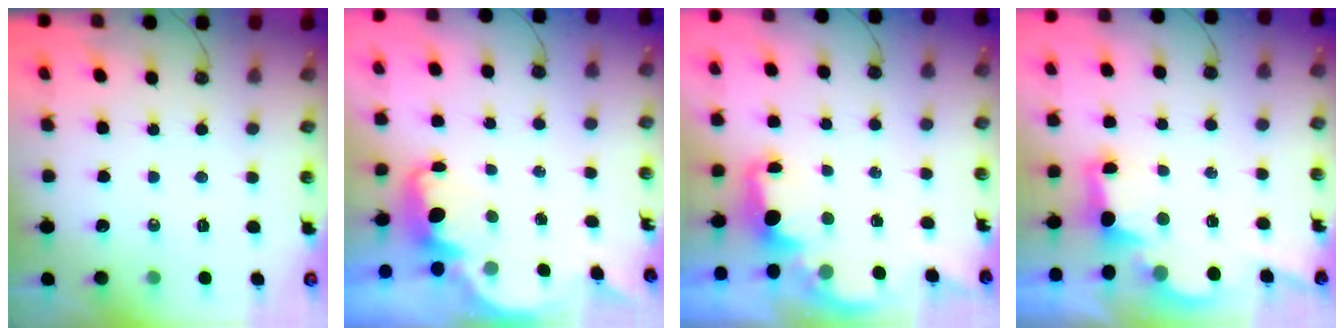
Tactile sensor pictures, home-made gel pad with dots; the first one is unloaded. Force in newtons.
{"total": 2.2, "press": 2.1, "slide": 0.6}
{"total": 1.9, "press": 1.8, "slide": 0.8}
{"total": 2.8, "press": 2.7, "slide": 0.9}